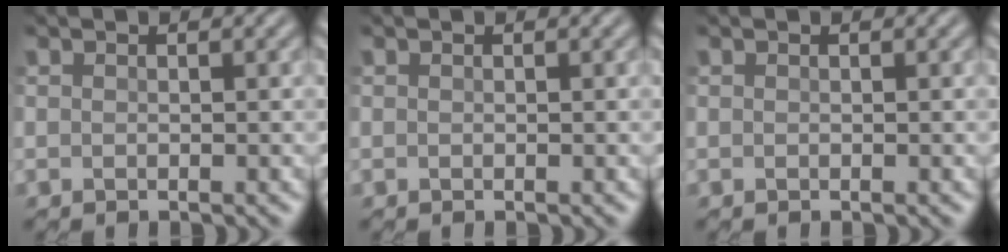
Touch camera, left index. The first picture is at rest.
{"total": 0.0}
{"total": 0.0}